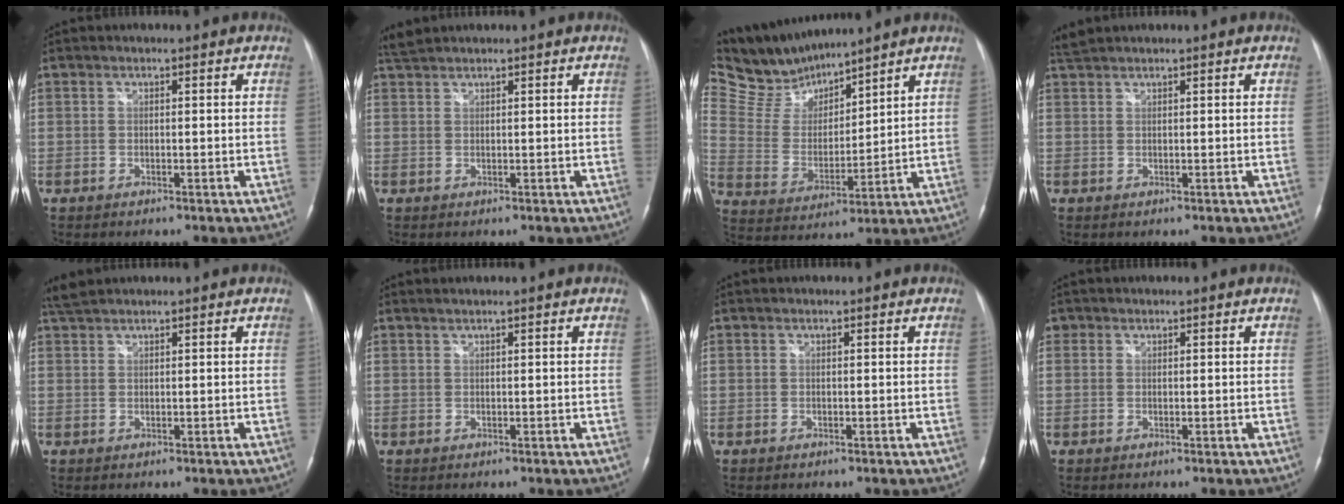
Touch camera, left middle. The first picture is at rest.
{"total": 2.0, "force": [1.9, -0.1, 0.3], "torque": [-0.014, 0.015, 0.043]}
{"total": 10.7, "force": [10.2, 2.1, 2.3], "torque": [-0.067, 0.014, 0.216]}
{"total": 1.8, "force": [1.7, -0.1, 0.3], "torque": [-0.013, 0.016, 0.040]}
{"total": 2.4, "force": [2.3, 0.1, 0.6], "torque": [-0.020, 0.016, 0.048]}
{"total": 0.8, "force": [0.7, -0.2, 0.4], "torque": [-0.012, 0.008, 0.018]}
{"total": 0.0}
{"total": 1.0, "force": [0.5, 0.8, 0.1], "torque": [0.006, 0.003, 0.006]}